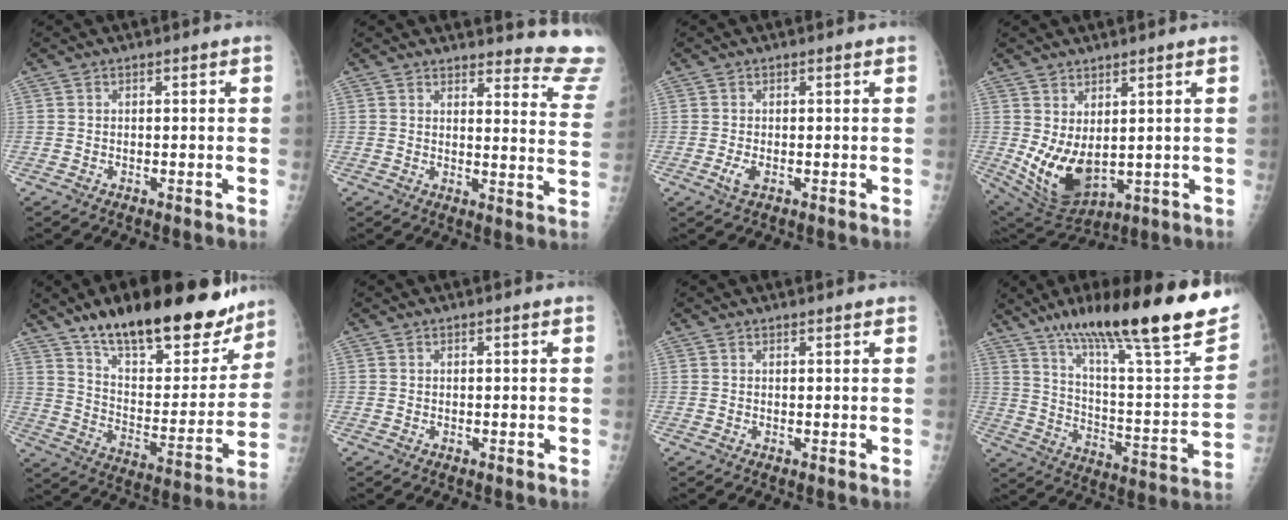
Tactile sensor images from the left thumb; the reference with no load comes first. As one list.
[{"total": 14.3, "force": [14.0, 2.1, 1.8], "torque": [0.022, -0.150, 0.124]}, {"total": 2.1, "force": [-0.3, 0.9, 1.8], "torque": [-0.042, -0.003, -0.001]}, {"total": 10.9, "force": [1.3, 6.0, 9.0], "torque": [-0.147, -0.031, 0.052]}, {"total": 28.0, "force": [20.3, 10.4, 16.3], "torque": [-0.201, -0.082, 0.309]}, {"total": 0.0}, {"total": 1.0, "force": [0.9, 0.1, 0.3], "torque": [-0.003, -0.001, 0.015]}, {"total": 31.0, "force": [20.4, 6.0, 22.5], "torque": [-0.324, -0.049, 0.318]}]